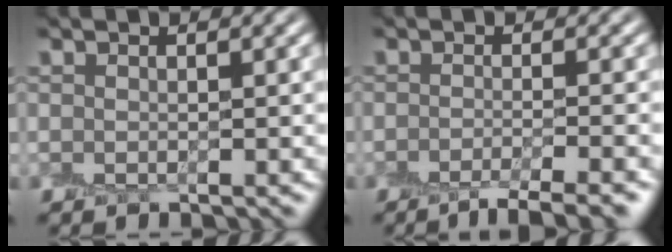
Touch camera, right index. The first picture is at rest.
{"total": 3.9, "force": [-2.8, 0.6, 2.7], "torque": [-0.031, 0.000, -0.051]}